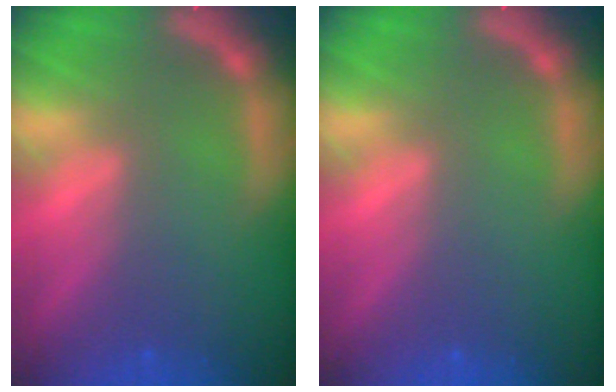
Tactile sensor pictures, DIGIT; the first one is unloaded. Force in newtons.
{"total": 0.0}